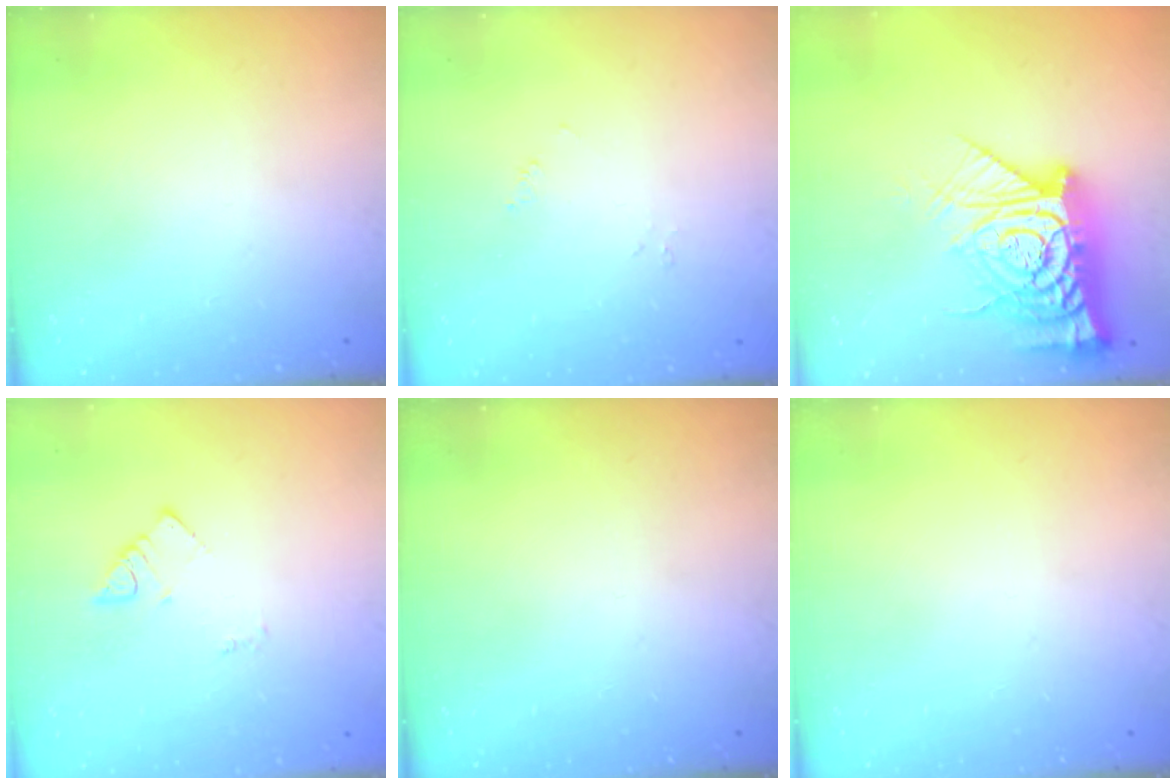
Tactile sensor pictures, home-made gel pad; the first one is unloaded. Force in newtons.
{"total": 0.0}
{"total": 22.0, "press": 21.9, "slide": 2.2}
{"total": 2.7, "press": 2.7, "slide": 0.4}
{"total": 0.0}
{"total": 0.0}